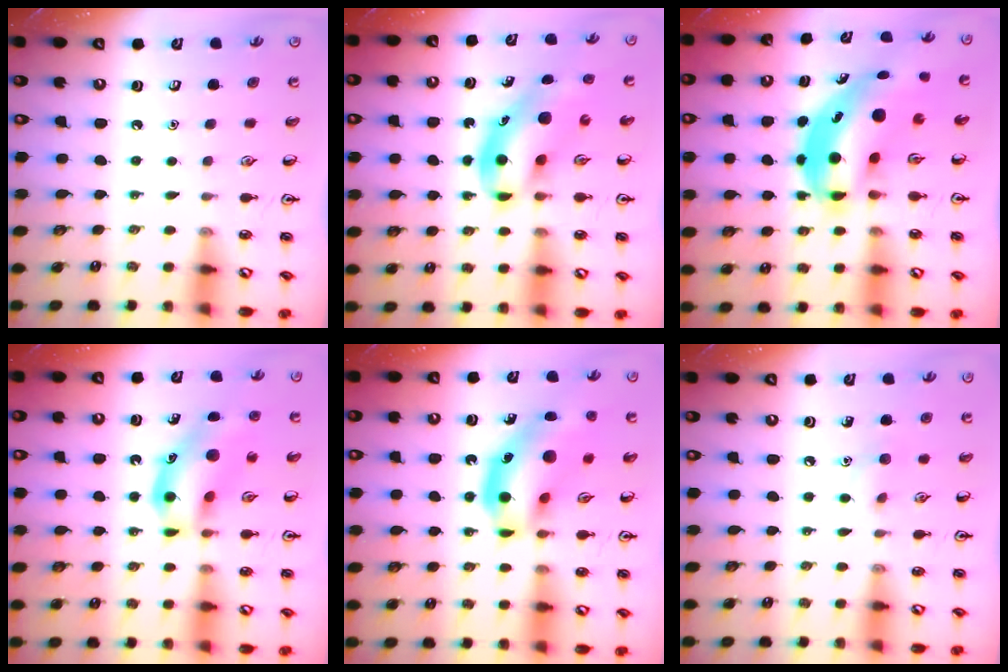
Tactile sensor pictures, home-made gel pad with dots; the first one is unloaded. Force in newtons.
{"total": 8.9, "press": 8.5, "slide": 2.6}
{"total": 9.2, "press": 8.9, "slide": 2.5}
{"total": 14.9, "press": 14.5, "slide": 3.2}
{"total": 16.6, "press": 16.3, "slide": 3.2}
{"total": 6.2, "press": 6.0, "slide": 1.4}